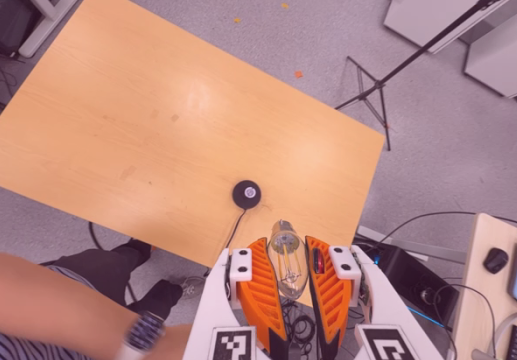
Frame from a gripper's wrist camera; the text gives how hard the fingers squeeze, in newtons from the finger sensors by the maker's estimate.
{"total": 20.2, "left": 25.3, "right": 15.2}